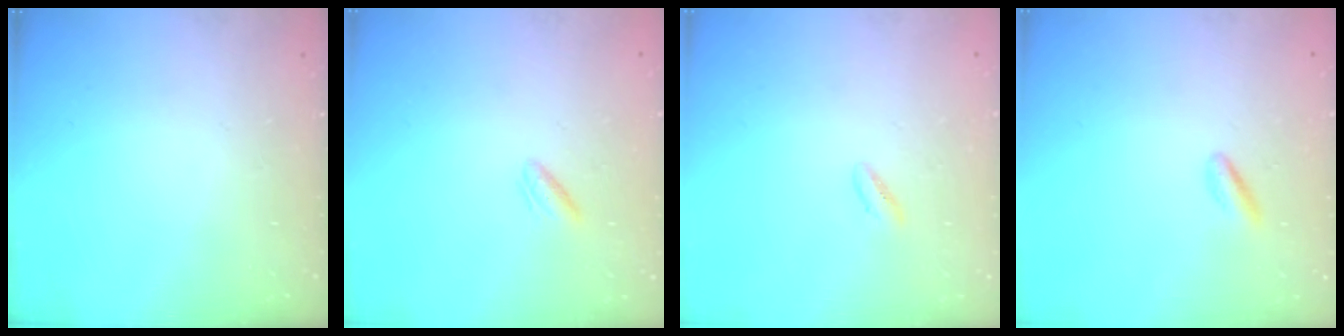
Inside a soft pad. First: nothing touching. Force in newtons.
{"total": 1.6, "press": 1.3, "slide": 0.9}
{"total": 1.1, "press": 0.9, "slide": 0.5}
{"total": 1.8, "press": 1.7, "slide": 0.4}